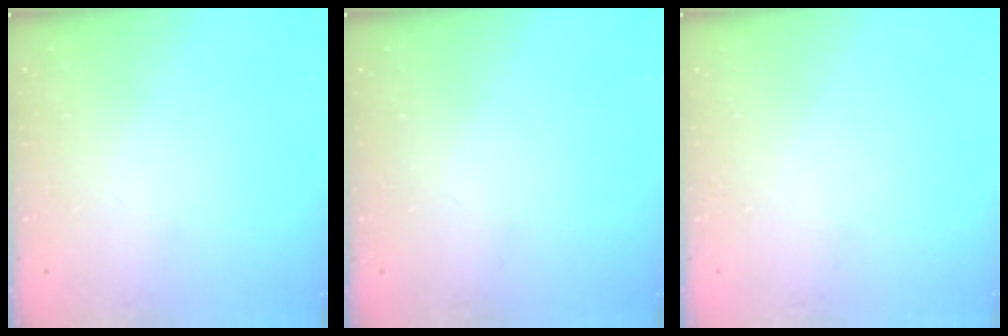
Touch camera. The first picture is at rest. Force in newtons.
{"total": 0.0}
{"total": 0.0}